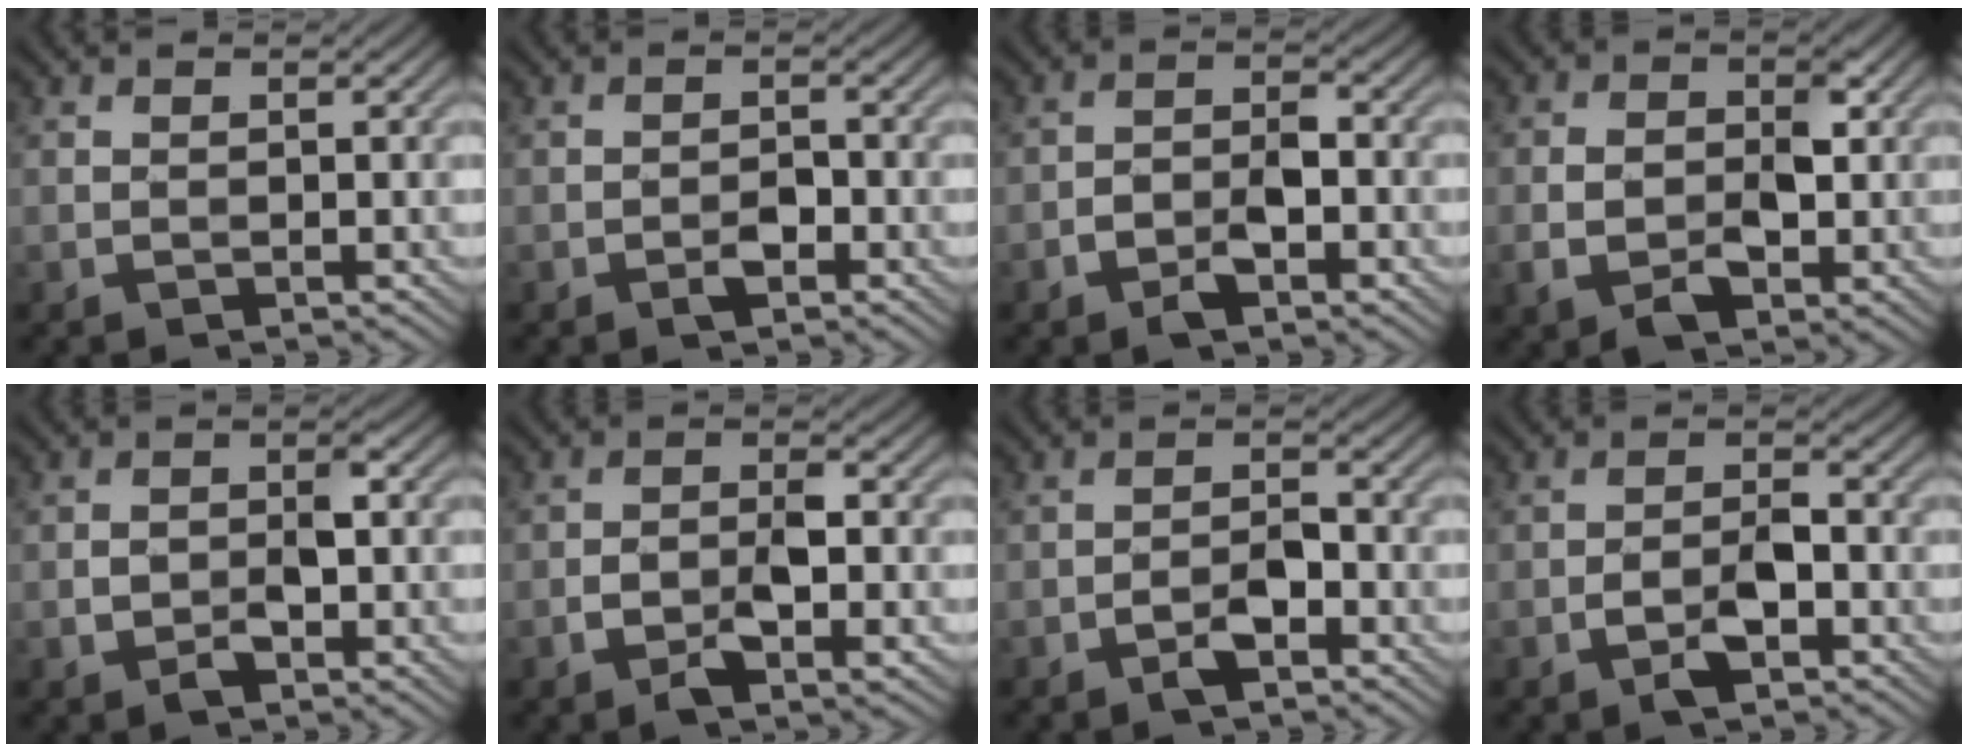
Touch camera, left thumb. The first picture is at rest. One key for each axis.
{"total": 2.3, "fx": -1.2, "fy": 1.2, "fz": 1.5, "tx": -0.022, "ty": 0.003, "tz": -0.024}
{"total": 4.7, "fx": -2.5, "fy": 2.2, "fz": 3.4, "tx": -0.053, "ty": 0.006, "tz": -0.046}
{"total": 5.6, "fx": -1.2, "fy": 3.3, "fz": 4.4, "tx": -0.073, "ty": -0.004, "tz": -0.023}
{"total": 5.1, "fx": -1.5, "fy": 2.8, "fz": 3.9, "tx": -0.060, "ty": -0.001, "tz": -0.026}
{"total": 5.5, "fx": -2.2, "fy": 2.5, "fz": 4.3, "tx": -0.074, "ty": 0.004, "tz": -0.039}
{"total": 3.6, "fx": -2.1, "fy": 1.6, "fz": 2.5, "tx": -0.038, "ty": 0.006, "tz": -0.042}
{"total": 4.3, "fx": -2.0, "fy": 2.0, "fz": 3.2, "tx": -0.057, "ty": 0.005, "tz": -0.041}